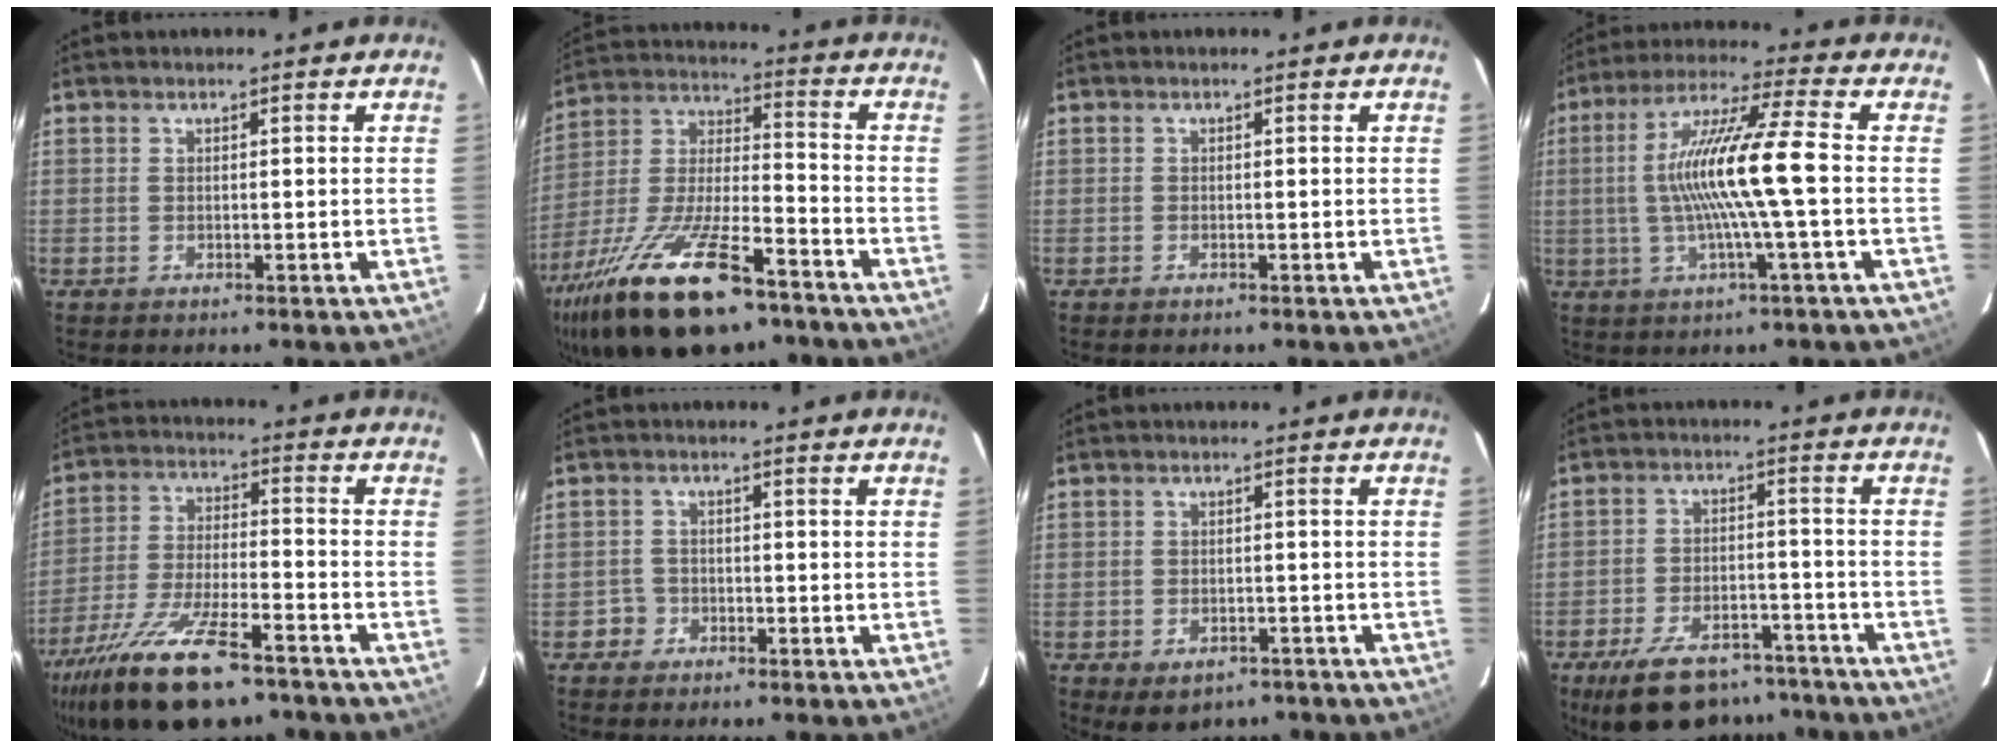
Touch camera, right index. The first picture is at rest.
{"total": 25.2, "force": [-16.2, 8.6, 17.3], "torque": [-0.345, -0.035, -0.278]}
{"total": 0.0}
{"total": 13.7, "force": [-1.0, -0.3, 13.6], "torque": [-0.255, 0.010, -0.020]}
{"total": 19.5, "force": [-13.9, 6.0, 12.3], "torque": [-0.249, -0.044, -0.240]}
{"total": 2.7, "force": [-1.4, 2.3, -0.5], "torque": [0.011, 0.017, -0.023]}
{"total": 6.4, "force": [-4.3, 3.8, 2.9], "torque": [-0.053, -0.004, -0.048]}
{"total": 16.0, "force": [-12.3, 7.1, 7.4], "torque": [-0.154, 0.002, -0.173]}